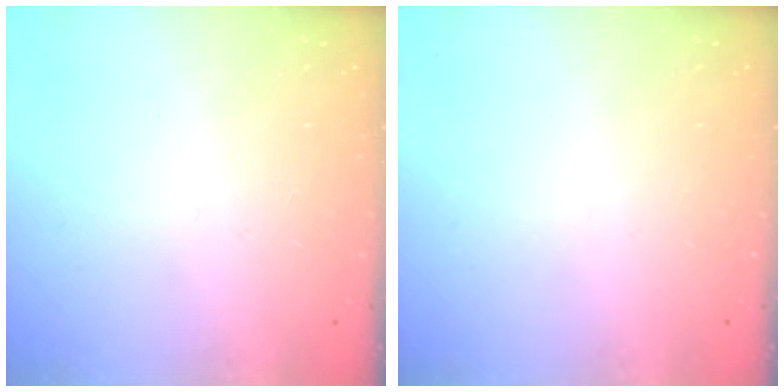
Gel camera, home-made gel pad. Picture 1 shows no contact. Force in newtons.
{"total": 0.0}